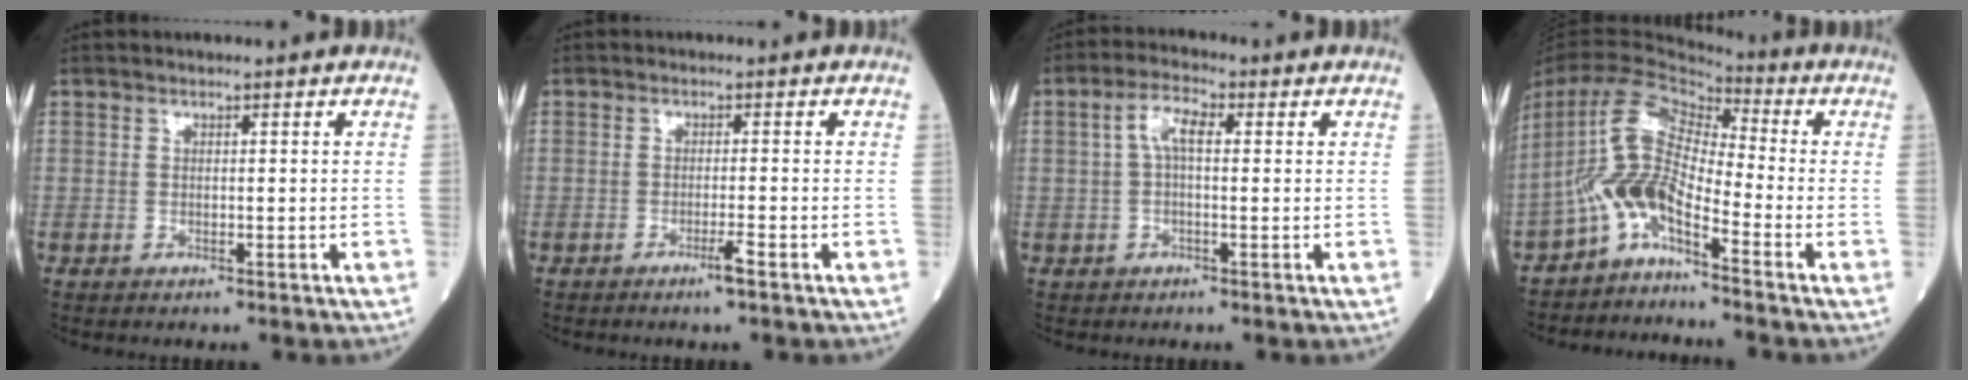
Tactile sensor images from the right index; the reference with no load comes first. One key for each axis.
{"total": 2.1, "fx": -1.3, "fy": -0.3, "fz": 1.7, "tx": -0.032, "ty": -0.005, "tz": -0.023}
{"total": 4.5, "fx": 0.9, "fy": 1.6, "fz": 4.2, "tx": -0.085, "ty": 0.016, "tz": 0.017}
{"total": 8.8, "fx": -4.3, "fy": 3.1, "fz": 7.1, "tx": -0.155, "ty": 0.025, "tz": -0.084}